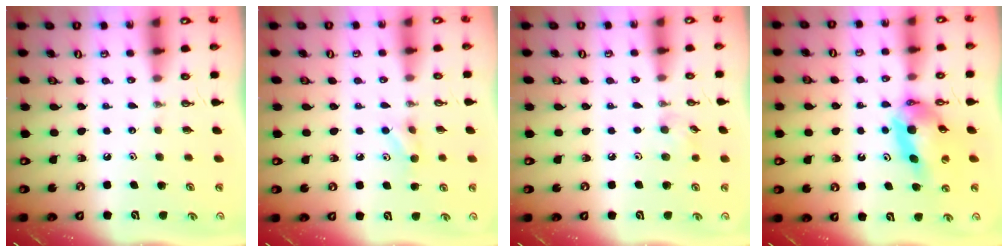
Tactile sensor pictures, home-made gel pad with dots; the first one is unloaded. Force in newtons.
{"total": 5.3, "press": 5.3, "slide": 0.6}
{"total": 5.2, "press": 5.0, "slide": 1.4}
{"total": 10.5, "press": 10.4, "slide": 1.1}